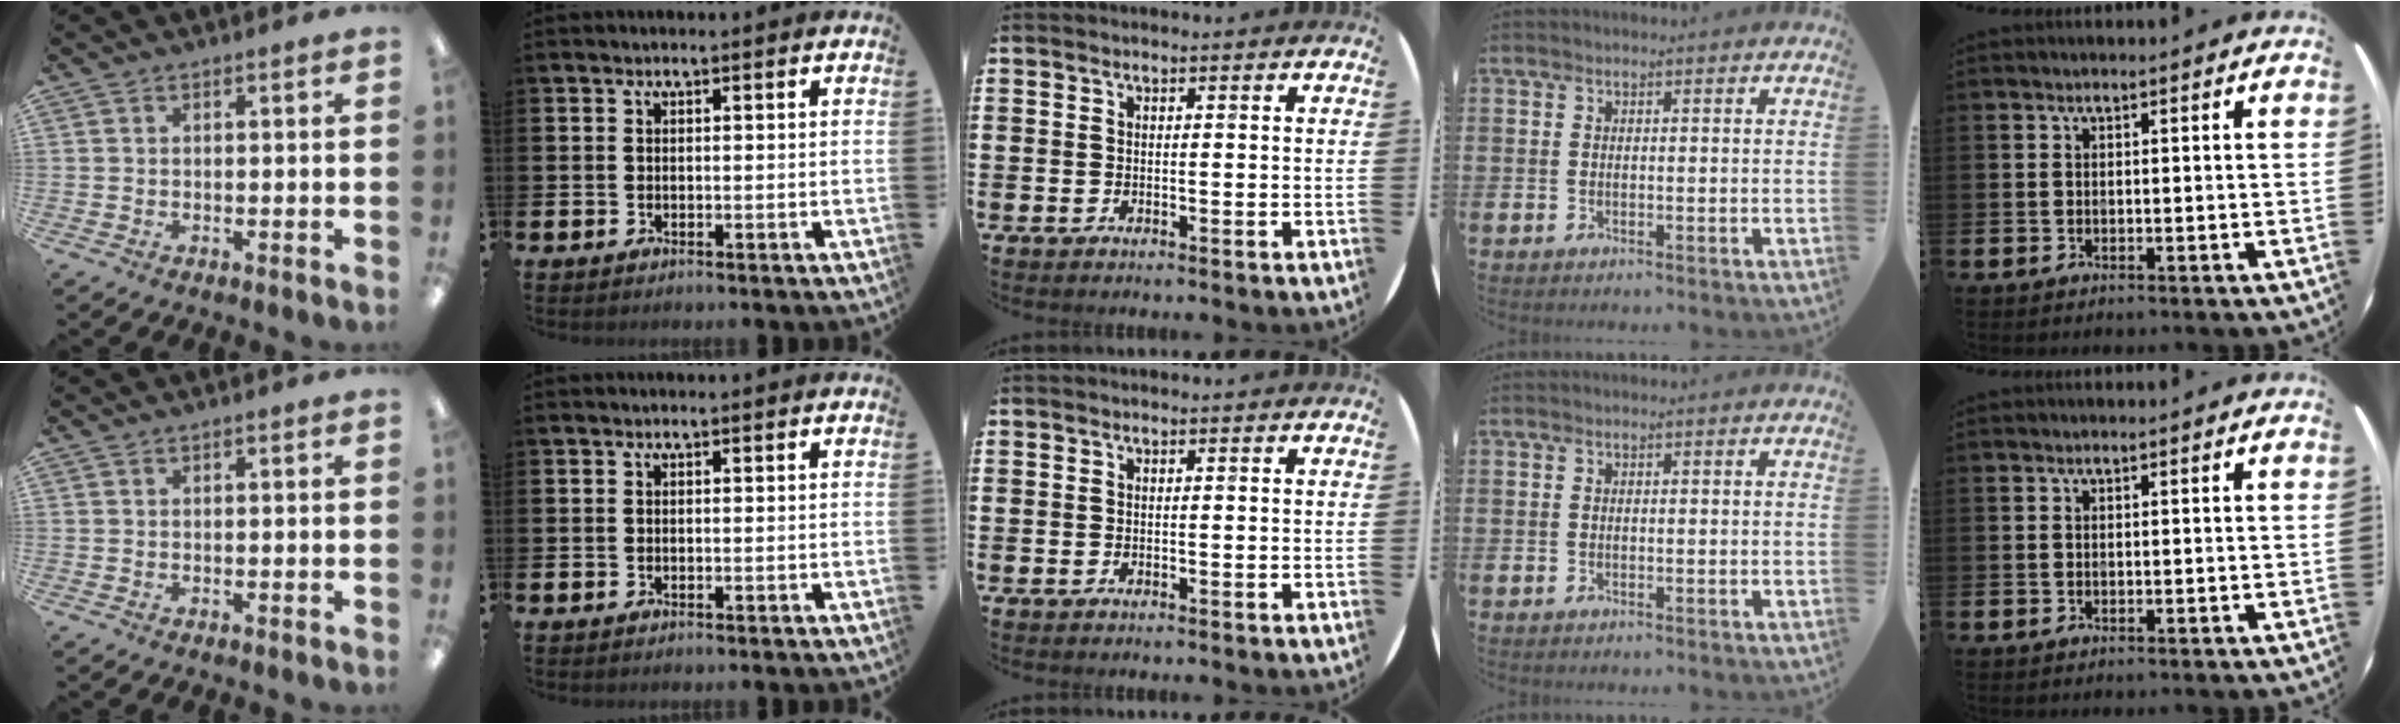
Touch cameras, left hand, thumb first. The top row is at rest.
{}